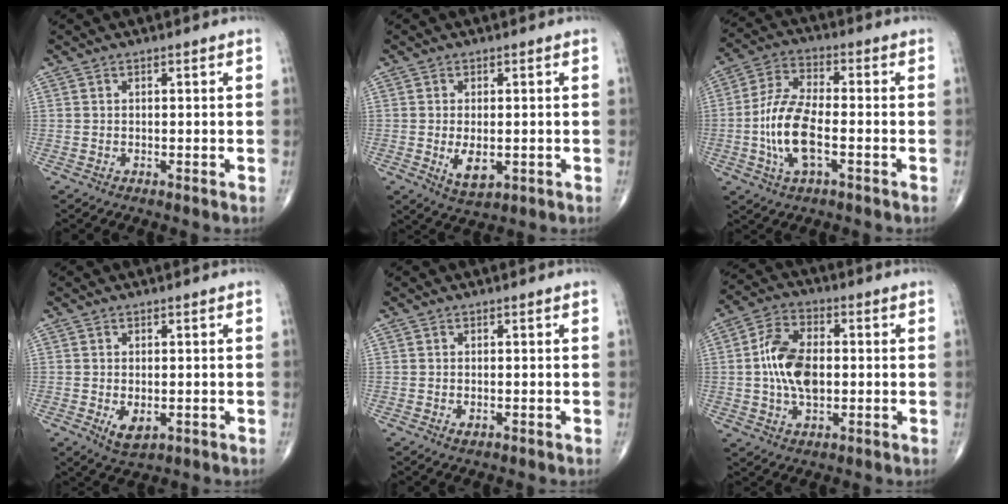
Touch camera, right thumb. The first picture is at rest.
{"total": 5.0, "force": [-0.9, 2.6, 4.2], "torque": [-0.067, -0.011, -0.008]}
{"total": 12.0, "force": [-2.8, 5.0, 10.5], "torque": [-0.220, 0.019, -0.057]}
{"total": 3.9, "force": [-0.9, 2.2, 3.1], "torque": [-0.045, -0.009, -0.005]}
{"total": 0.9, "force": [-0.3, 0.5, 0.7], "torque": [-0.010, -0.002, -0.003]}
{"total": 11.6, "force": [0.1, 6.8, 9.4], "torque": [-0.164, 0.013, -0.001]}